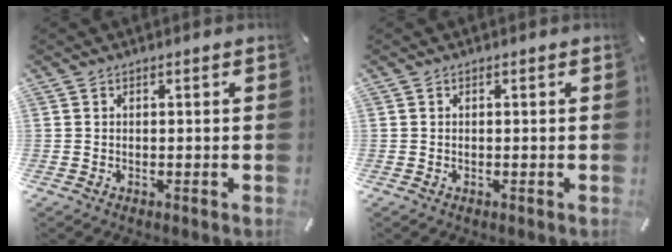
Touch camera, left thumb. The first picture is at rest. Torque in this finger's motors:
{"motor_torque": [0.00, -0.07, -0.03, 0.04, 0.00]}